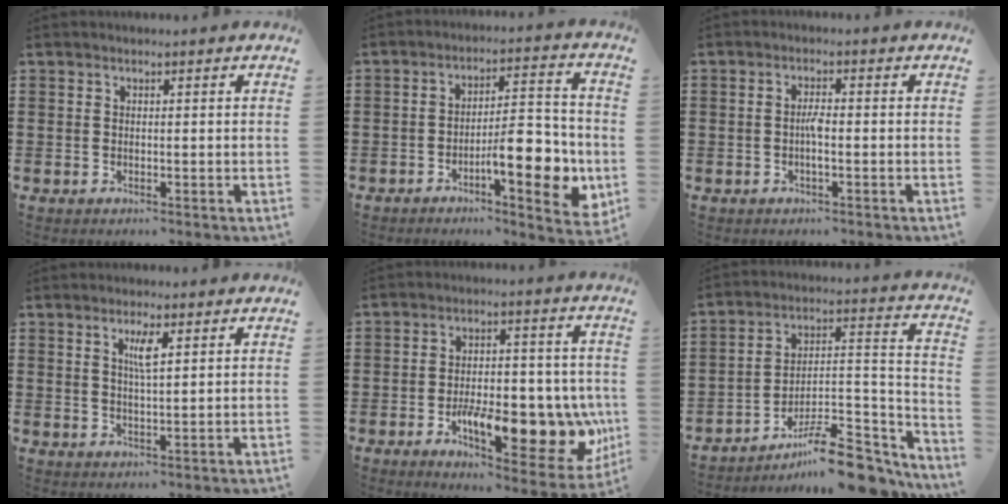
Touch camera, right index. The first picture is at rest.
{"total": 9.9, "force": [-3.6, 3.0, 8.8], "torque": [-0.121, -0.003, -0.062]}
{"total": 2.5, "force": [-0.5, 0.5, 2.4], "torque": [-0.053, -0.002, -0.013]}
{"total": 3.0, "force": [1.3, 0.5, 2.7], "torque": [-0.049, -0.001, 0.018]}
{"total": 14.9, "force": [-4.0, 6.7, 12.7], "torque": [-0.189, -0.007, -0.055]}
{"total": 11.7, "force": [-9.1, 2.9, 6.7], "torque": [-0.096, 0.035, -0.165]}